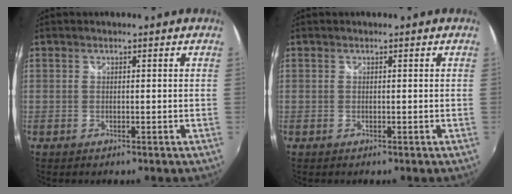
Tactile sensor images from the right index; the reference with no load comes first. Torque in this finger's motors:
{"motor_torque": [0.00, 0.00, 0.00, 0.00]}